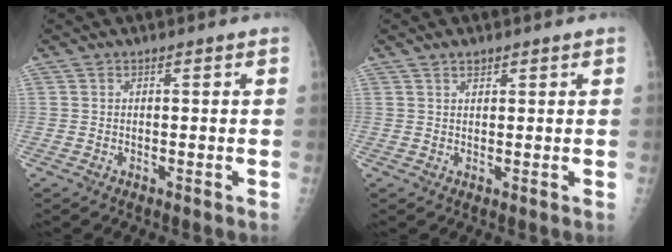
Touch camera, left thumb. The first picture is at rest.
{"total": 1.4, "force": [1.2, 0.6, 0.5], "torque": [0.001, -0.006, 0.017]}